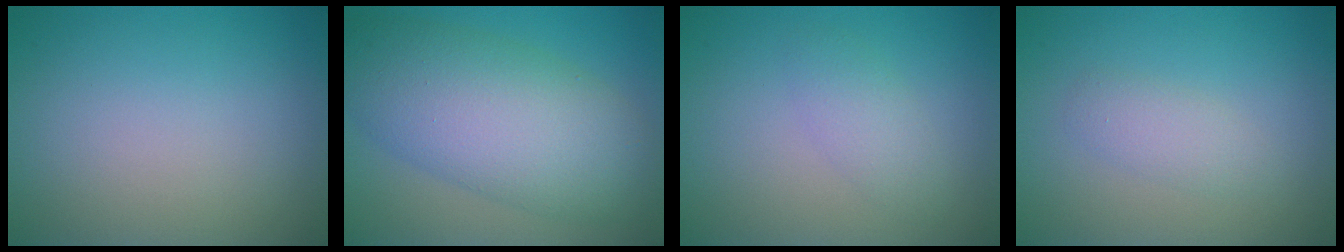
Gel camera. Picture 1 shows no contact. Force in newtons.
{"total": 9.9, "press": 9.9, "slide": 0.2}
{"total": 2.0, "press": 2.0, "slide": 0.2}
{"total": 2.4, "press": 2.4, "slide": 0.2}